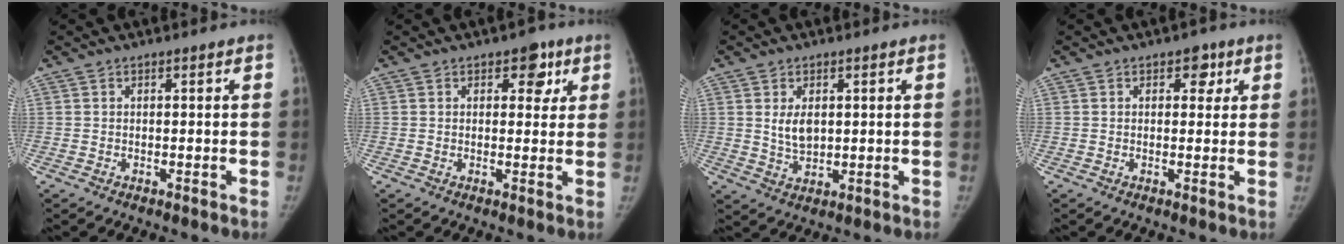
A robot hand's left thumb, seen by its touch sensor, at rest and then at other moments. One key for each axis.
{"total": 4.4, "fx": 2.1, "fy": 2.9, "fz": 2.5, "tx": 0.000, "ty": -0.005, "tz": 0.022}
{"total": 4.6, "fx": 1.0, "fy": 2.8, "fz": 3.5, "tx": -0.052, "ty": -0.011, "tz": 0.025}
{"total": 3.0, "fx": 1.3, "fy": 2.1, "fz": 1.6, "tx": 0.004, "ty": -0.002, "tz": 0.013}